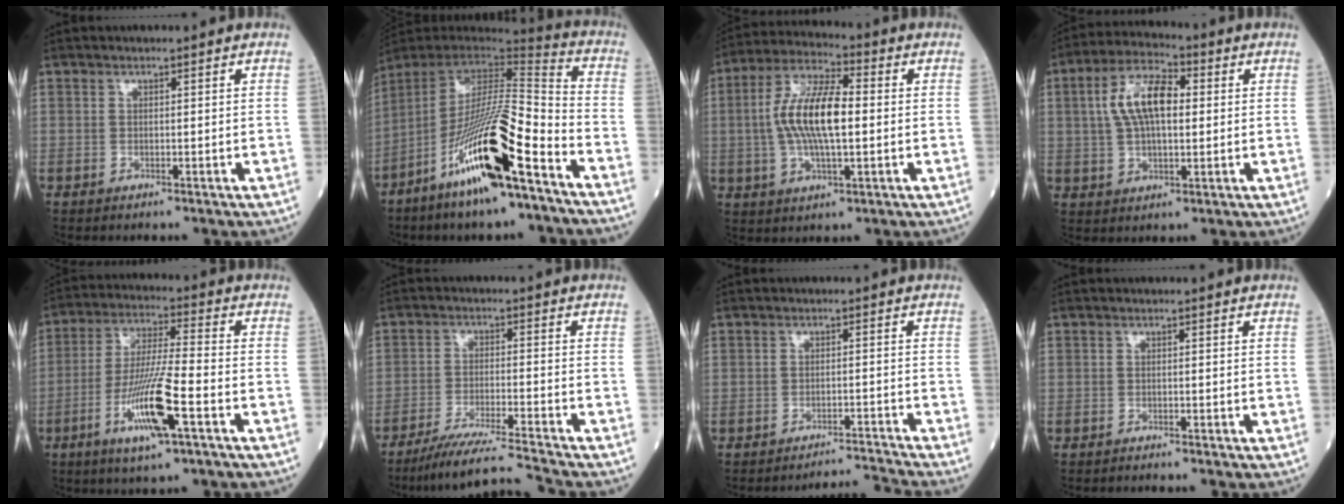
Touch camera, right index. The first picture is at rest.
{"total": 20.8, "force": [-11.0, 2.3, 17.5], "torque": [-0.320, -0.035, -0.202]}
{"total": 12.2, "force": [0.1, 3.6, 11.6], "torque": [-0.236, 0.014, -0.001]}
{"total": 10.1, "force": [1.7, 4.3, 8.9], "torque": [-0.181, 0.024, 0.028]}
{"total": 12.3, "force": [-5.0, 0.7, 11.2], "torque": [-0.219, -0.015, -0.092]}
{"total": 10.2, "force": [-9.2, -2.2, 4.0], "torque": [-0.061, -0.022, -0.162]}
{"total": 5.5, "force": [-4.6, -3.0, -0.8], "torque": [0.013, 0.000, -0.072]}
{"total": 1.4, "force": [-1.3, -0.3, 0.3], "torque": [-0.006, 0.000, -0.018]}